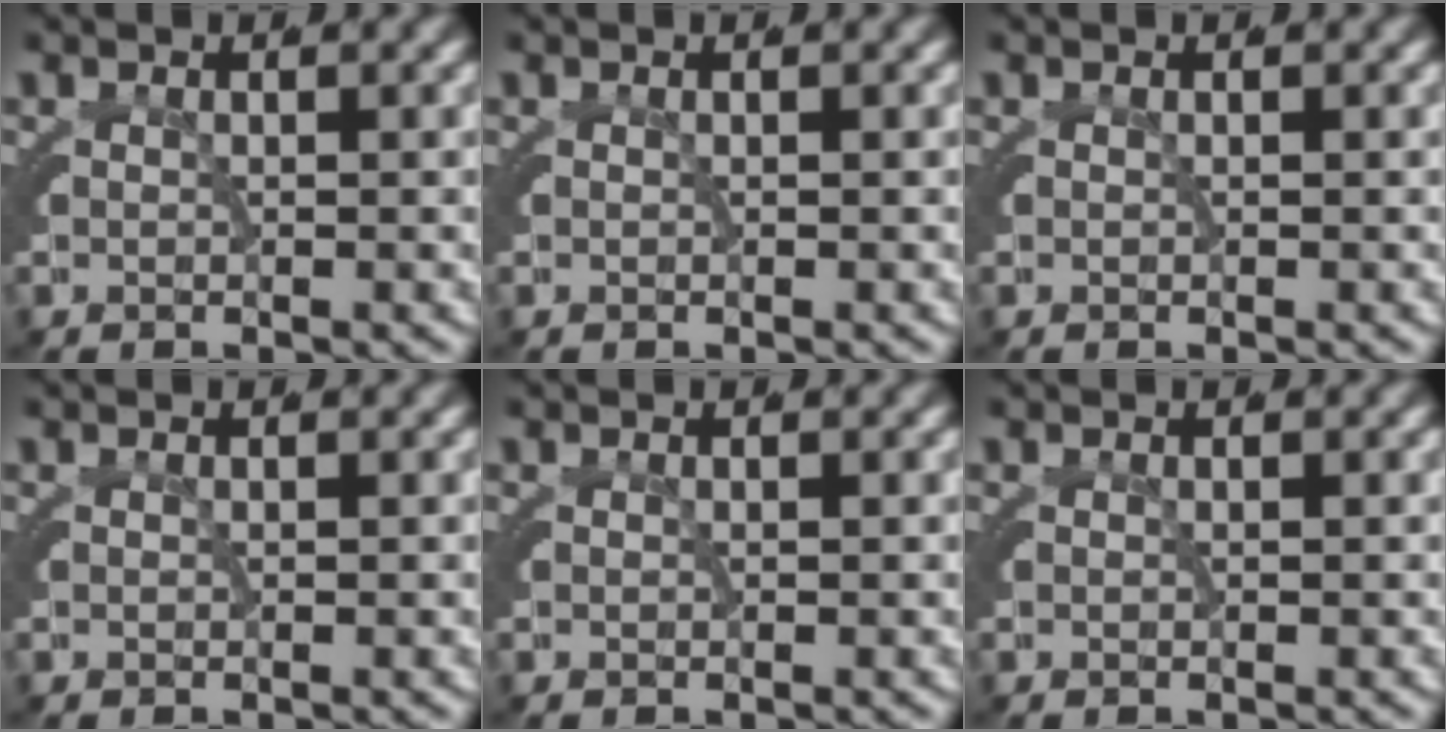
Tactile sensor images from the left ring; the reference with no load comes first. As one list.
[{"total": 0.0}, {"total": 0.0}, {"total": 0.0}, {"total": 0.0}, {"total": 0.0}]